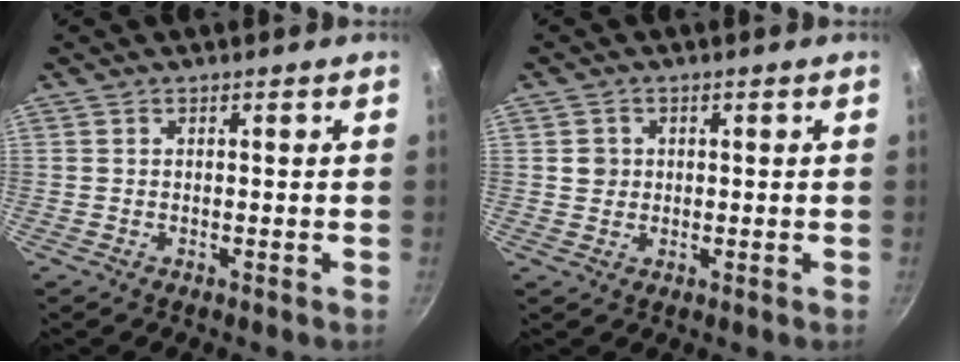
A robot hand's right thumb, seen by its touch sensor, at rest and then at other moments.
{"total": 2.5, "force": [0.4, 2.3, 0.7], "torque": [-0.001, 0.006, 0.005]}